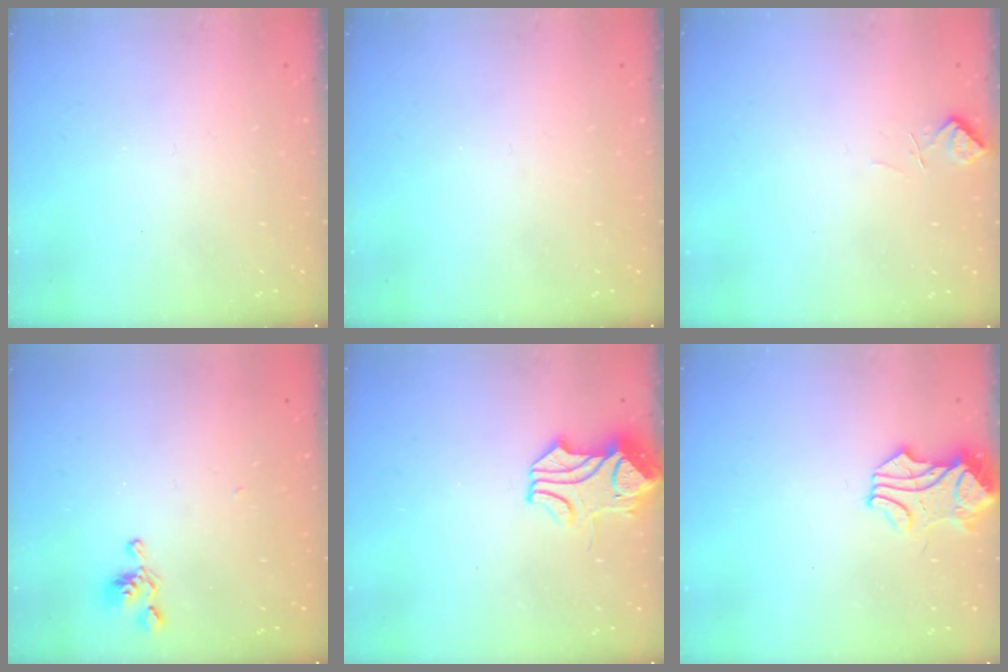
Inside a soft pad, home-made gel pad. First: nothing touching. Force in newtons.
{"total": 0.0}
{"total": 1.5, "press": 1.3, "slide": 0.8}
{"total": 6.5, "press": 6.5, "slide": 0.4}
{"total": 2.0, "press": 1.9, "slide": 0.6}
{"total": 1.7, "press": 1.5, "slide": 0.8}